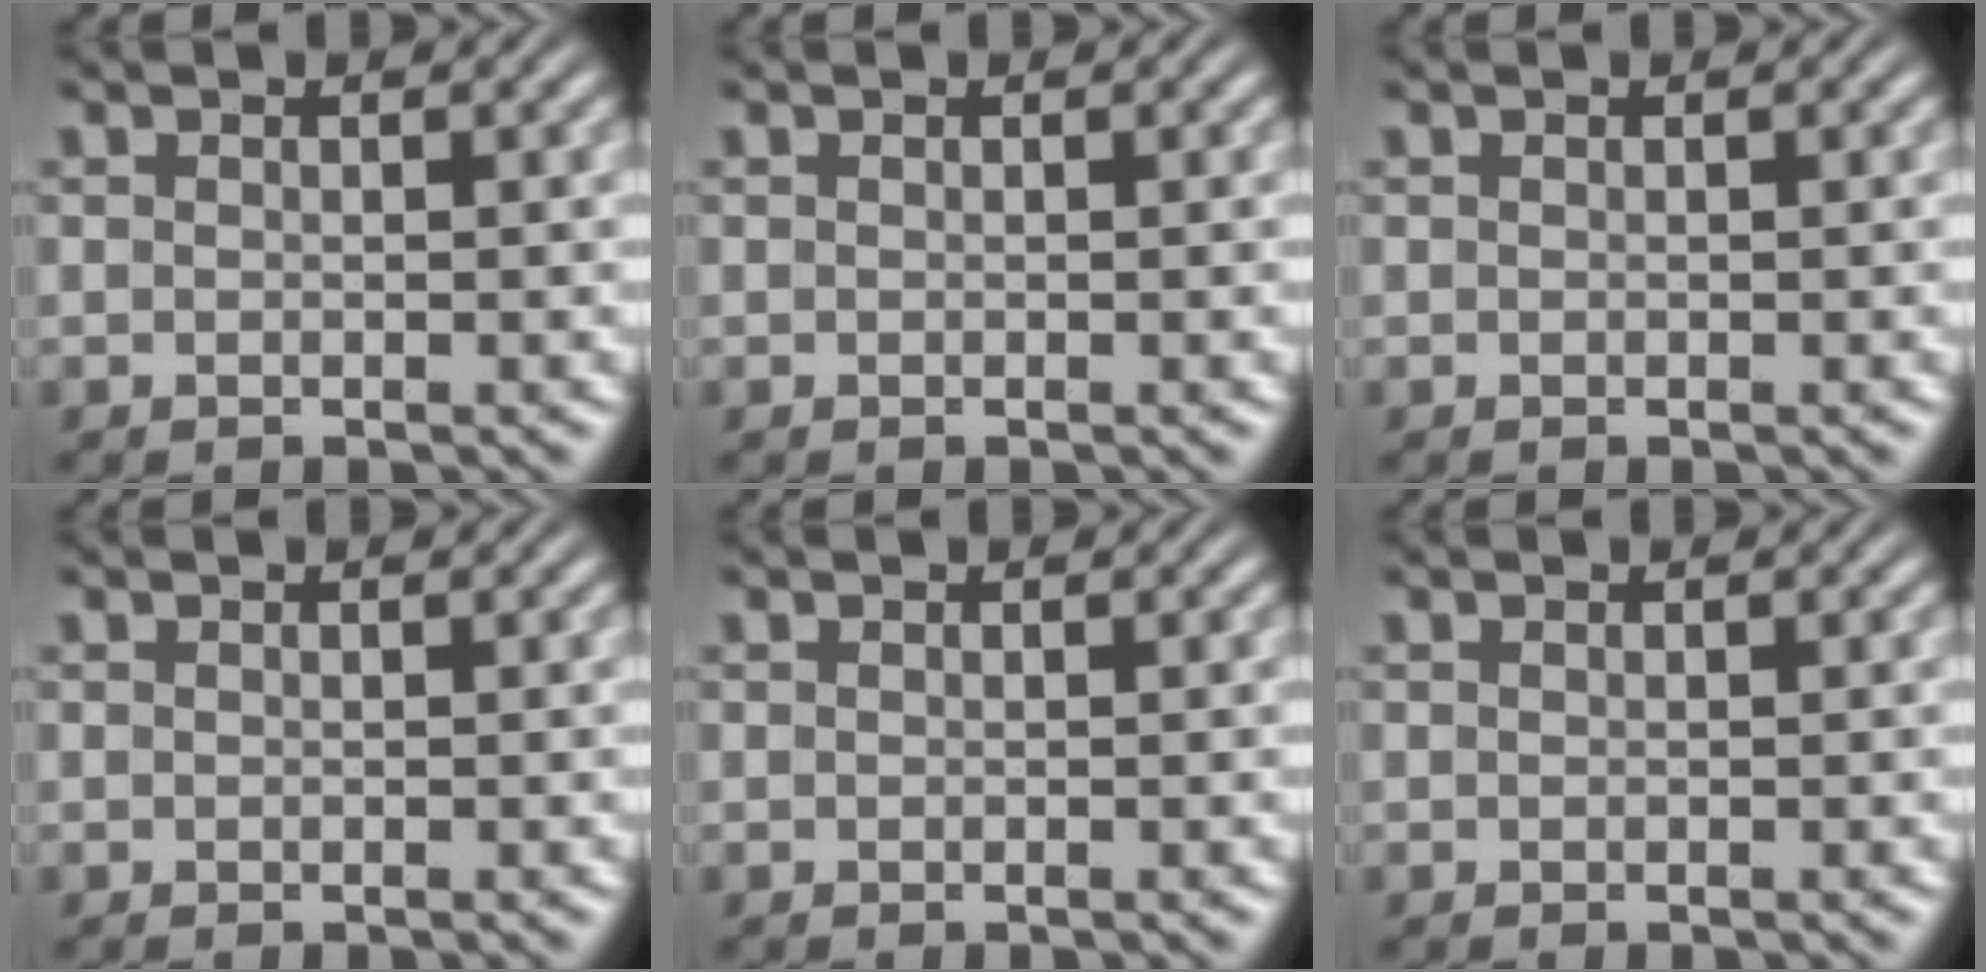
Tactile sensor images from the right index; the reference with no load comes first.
{"total": 0.0}
{"total": 0.0}
{"total": 0.0}
{"total": 0.0}
{"total": 0.0}